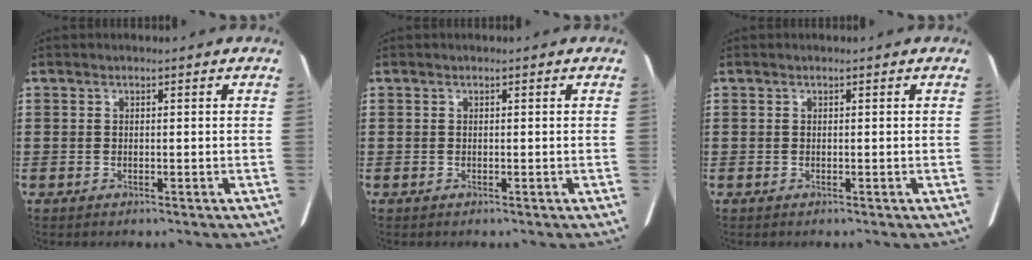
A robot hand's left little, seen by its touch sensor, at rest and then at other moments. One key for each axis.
{"total": 0.0}
{"total": 0.0}